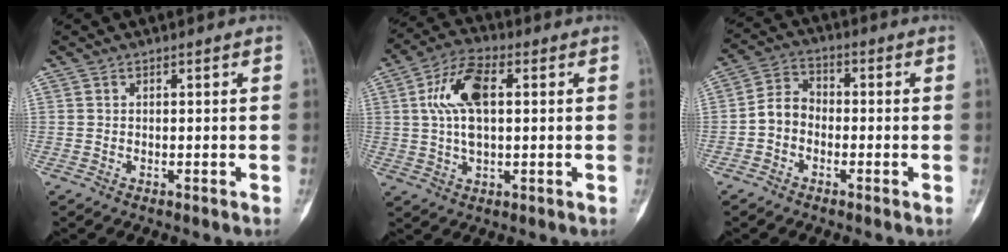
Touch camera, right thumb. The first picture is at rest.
{"total": 10.9, "force": [2.1, 5.4, 9.3], "torque": [-0.185, 0.015, 0.035]}
{"total": 5.8, "force": [-1.6, 4.6, 3.1], "torque": [-0.039, 0.027, -0.045]}